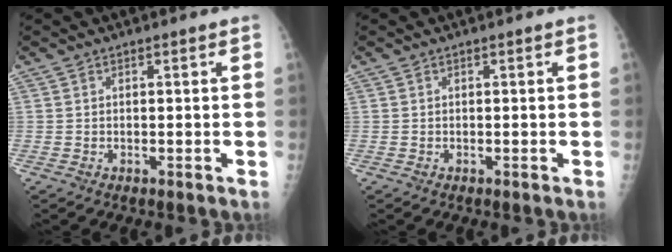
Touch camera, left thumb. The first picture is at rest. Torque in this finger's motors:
{"motor_torque": [0.04, -0.02, 0.07, 0.05, 0.01]}